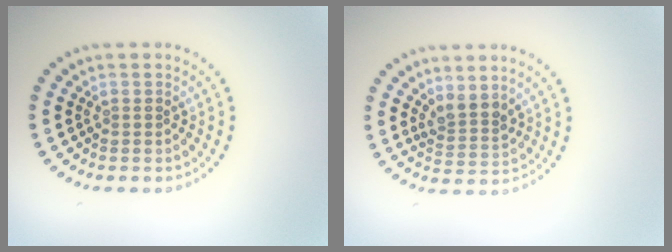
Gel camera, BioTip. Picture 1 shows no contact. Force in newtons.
{"total": 2.3, "press": 1.8, "slide": 1.5}